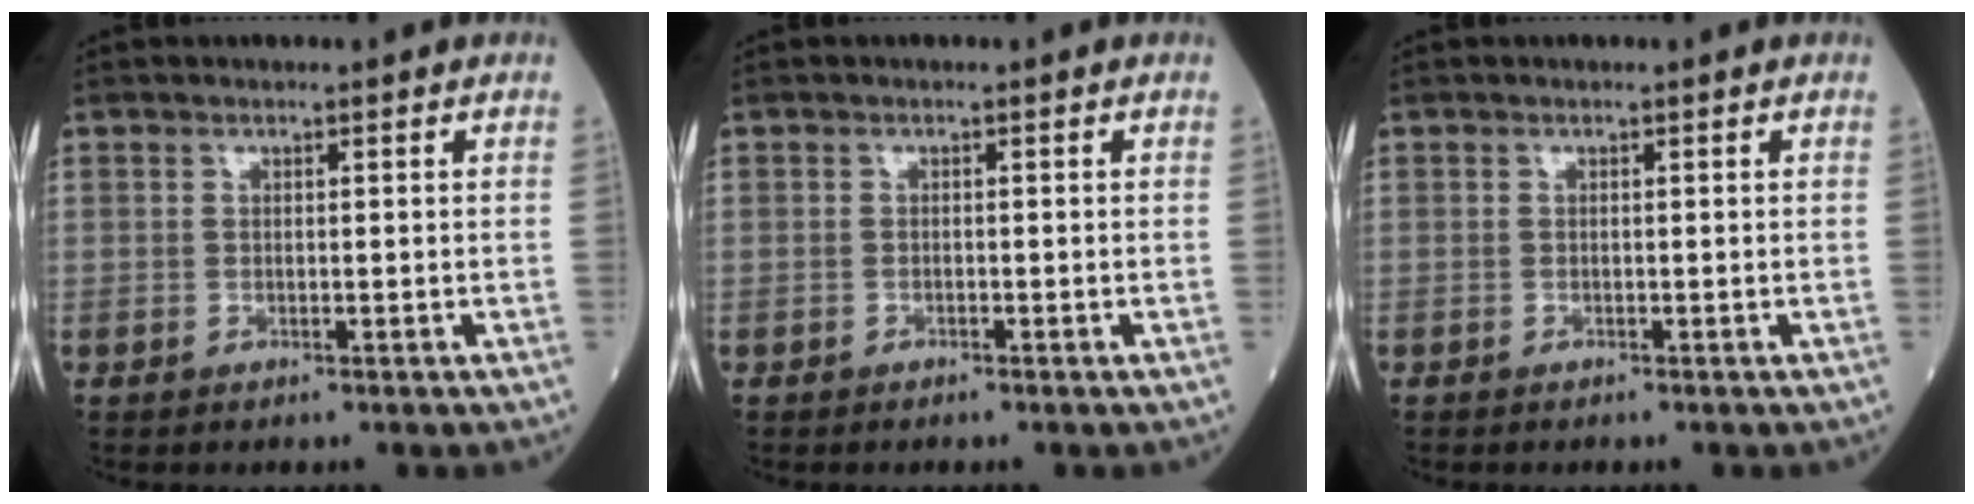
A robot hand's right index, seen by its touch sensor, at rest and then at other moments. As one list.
[{"total": 0.0}, {"total": 0.0}]